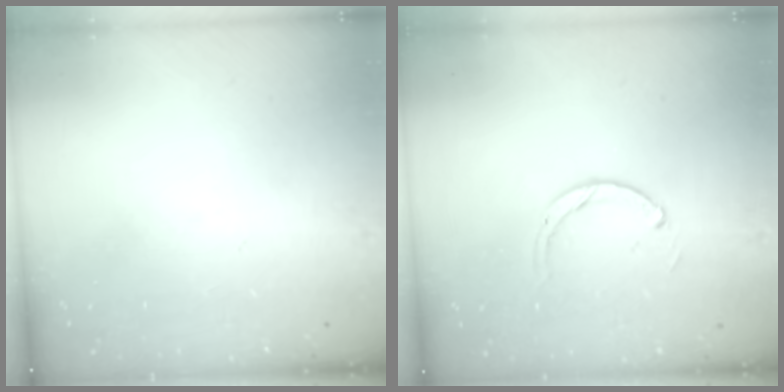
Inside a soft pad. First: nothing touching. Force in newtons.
{"total": 2.3, "press": 2.3, "slide": 0.3}